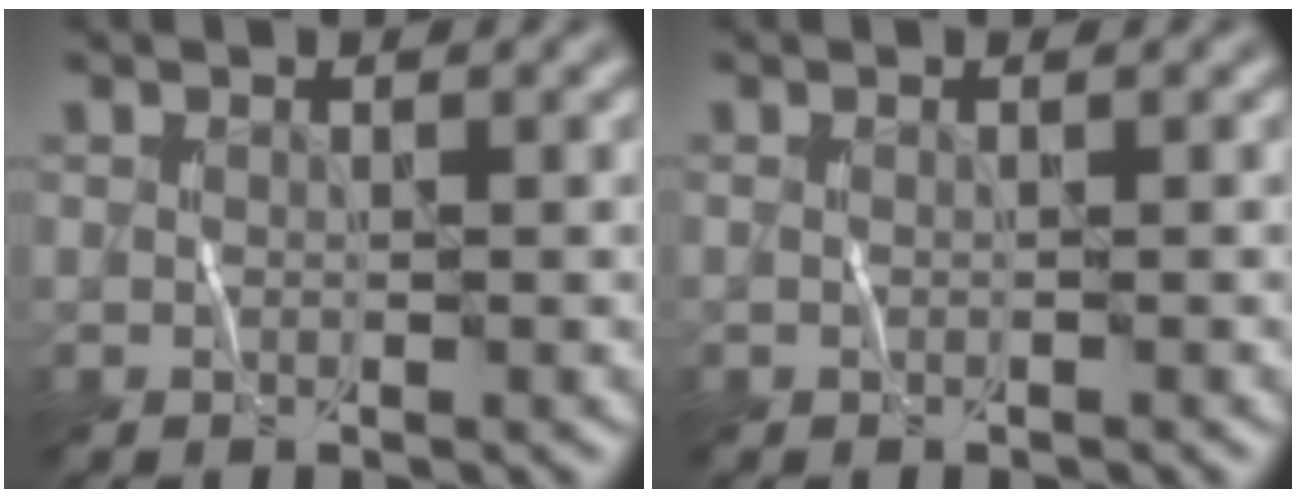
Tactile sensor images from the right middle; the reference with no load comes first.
{"total": 0.0}